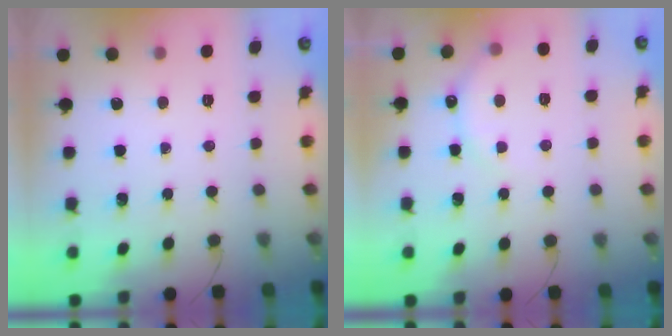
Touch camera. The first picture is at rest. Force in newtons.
{"total": 6.9, "press": 6.8, "slide": 1.4}